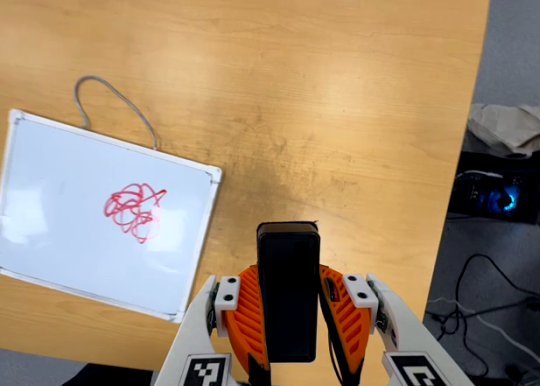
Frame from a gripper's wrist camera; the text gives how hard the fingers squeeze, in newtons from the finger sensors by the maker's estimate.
{"total": 4.2, "left": 3.0, "right": 5.5}